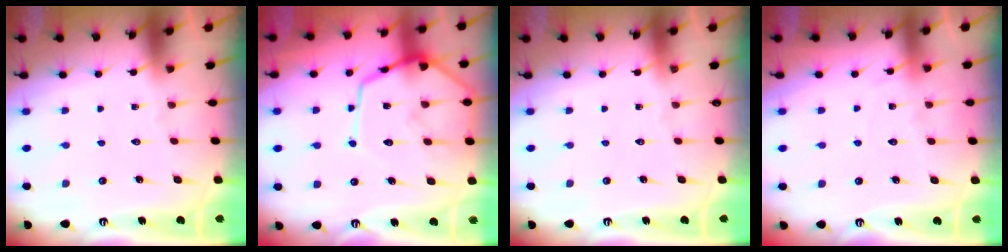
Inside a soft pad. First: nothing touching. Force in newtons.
{"total": 14.6, "press": 14.6, "slide": 1.3}
{"total": 0.0}
{"total": 6.4, "press": 6.4, "slide": 0.8}